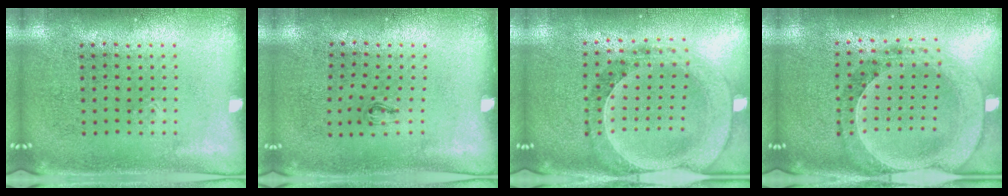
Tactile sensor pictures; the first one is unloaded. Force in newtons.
{"total": 0.6, "press": 0.2, "slide": 0.5}
{"total": 1.5, "press": 1.5, "slide": 0.4}
{"total": 1.5, "press": 1.5, "slide": 0.4}